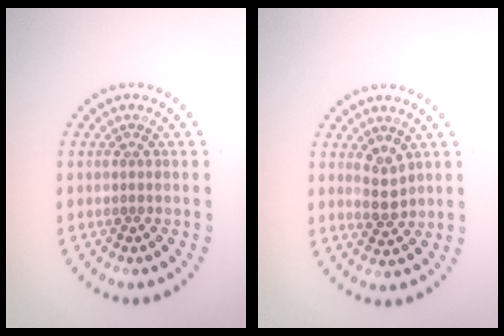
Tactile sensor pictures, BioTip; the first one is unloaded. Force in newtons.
{"total": 2.1, "press": 1.9, "slide": 0.8}